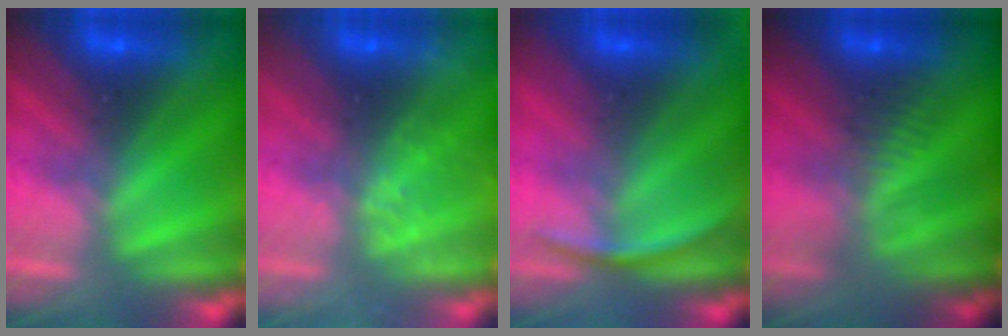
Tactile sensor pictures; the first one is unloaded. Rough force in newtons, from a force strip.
{"total": 2.4}
{"total": 2.8}
{"total": 2.7}